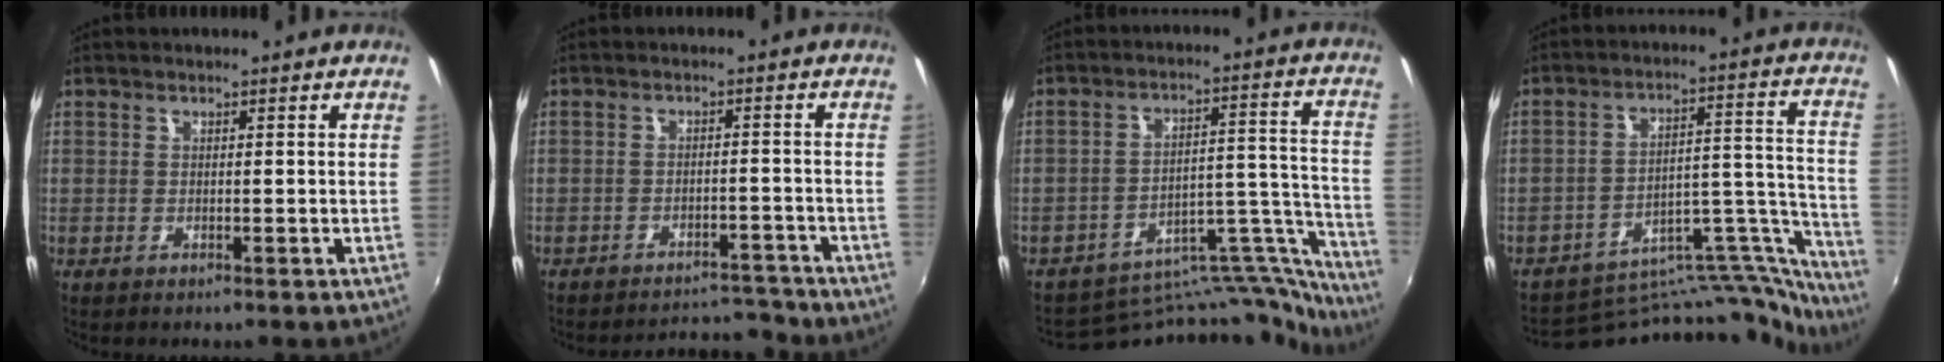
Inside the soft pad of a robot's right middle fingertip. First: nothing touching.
{"total": 7.9, "force": [-7.6, 1.8, 1.0], "torque": [-0.026, 0.018, -0.100]}
{"total": 17.1, "force": [-17.0, 1.6, 0.3], "torque": [0.017, 0.063, -0.252]}
{"total": 20.6, "force": [-20.5, 1.7, 1.5], "torque": [0.004, 0.059, -0.304]}